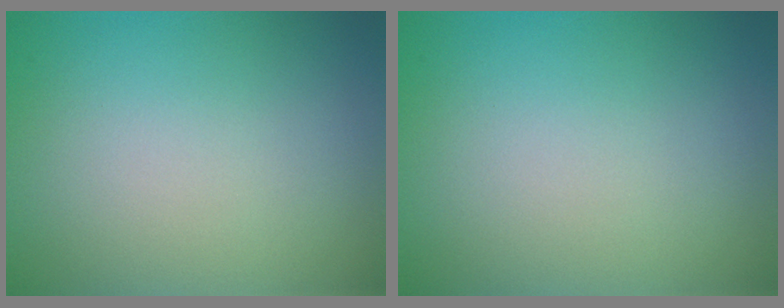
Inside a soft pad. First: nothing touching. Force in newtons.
{"total": 0.0}